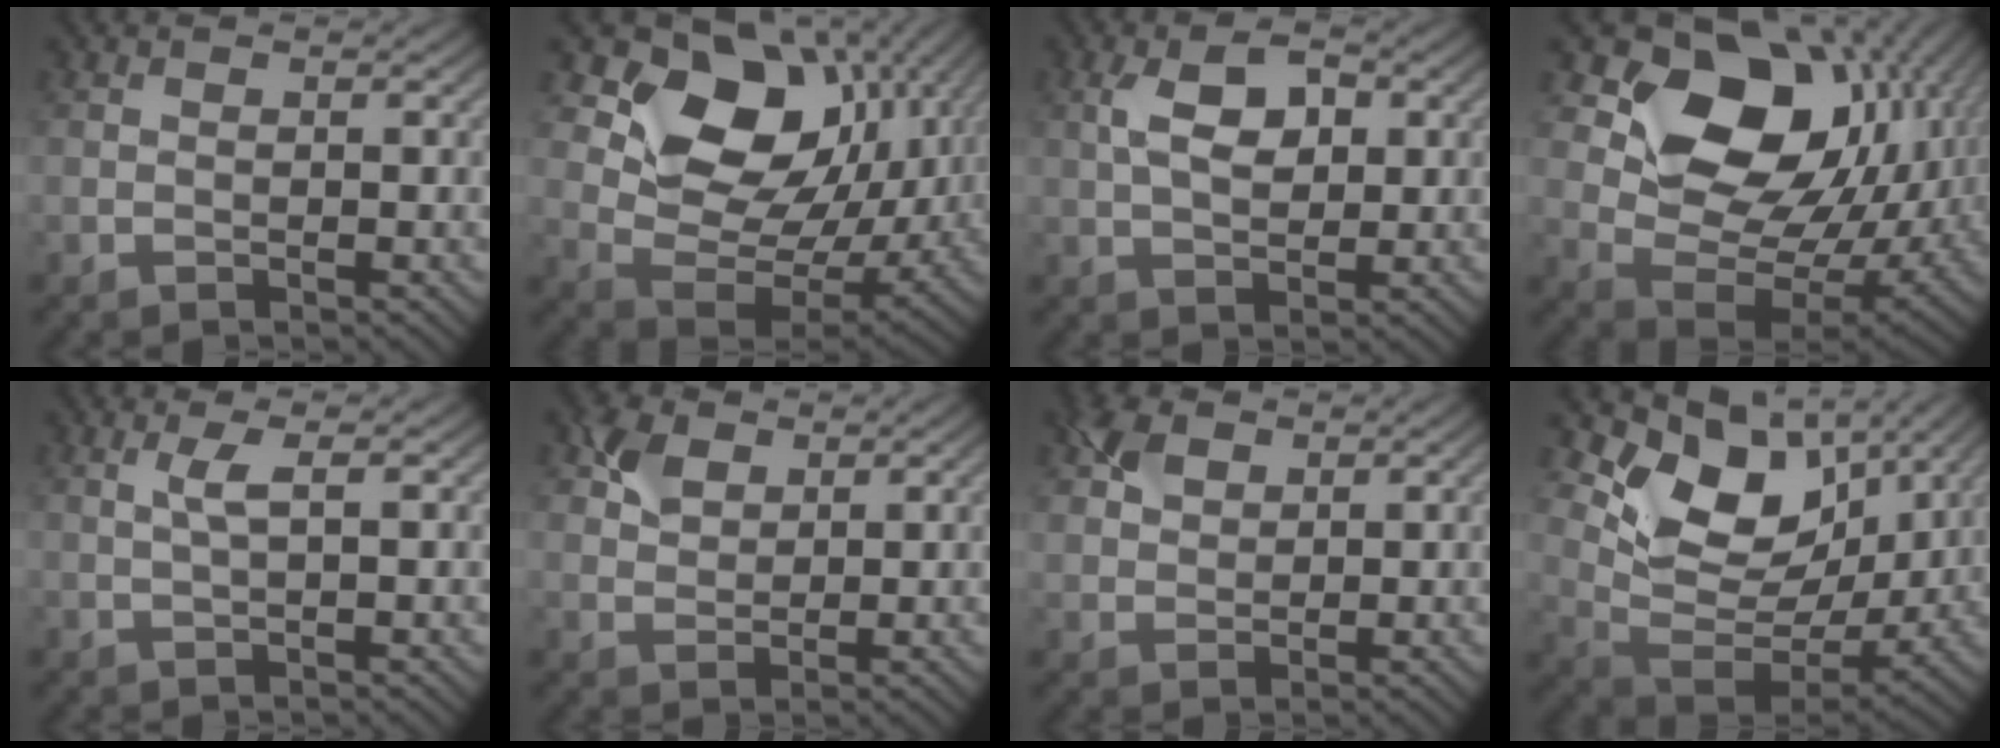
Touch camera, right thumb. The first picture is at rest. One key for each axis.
{"total": 15.0, "fx": 5.9, "fy": 10.6, "fz": 8.8, "tx": -0.145, "ty": 0.001, "tz": 0.108}
{"total": 5.5, "fx": 1.4, "fy": 3.2, "fz": 4.3, "tx": -0.084, "ty": 0.004, "tz": 0.022}
{"total": 16.7, "fx": 5.4, "fy": 12.1, "fz": 10.1, "tx": -0.164, "ty": -0.004, "tz": 0.111}
{"total": 2.1, "fx": 0.6, "fy": 0.3, "fz": 2.0, "tx": -0.045, "ty": 0.005, "tz": 0.012}
{"total": 3.6, "fx": 2.0, "fy": 2.5, "fz": 1.7, "tx": -0.038, "ty": 0.002, "tz": 0.040}
{"total": 4.0, "fx": 2.2, "fy": 2.6, "fz": 1.9, "tx": -0.046, "ty": 0.005, "tz": 0.045}
{"total": 13.5, "fx": 5.4, "fy": 8.6, "fz": 8.9, "tx": -0.157, "ty": -0.009, "tz": 0.107}